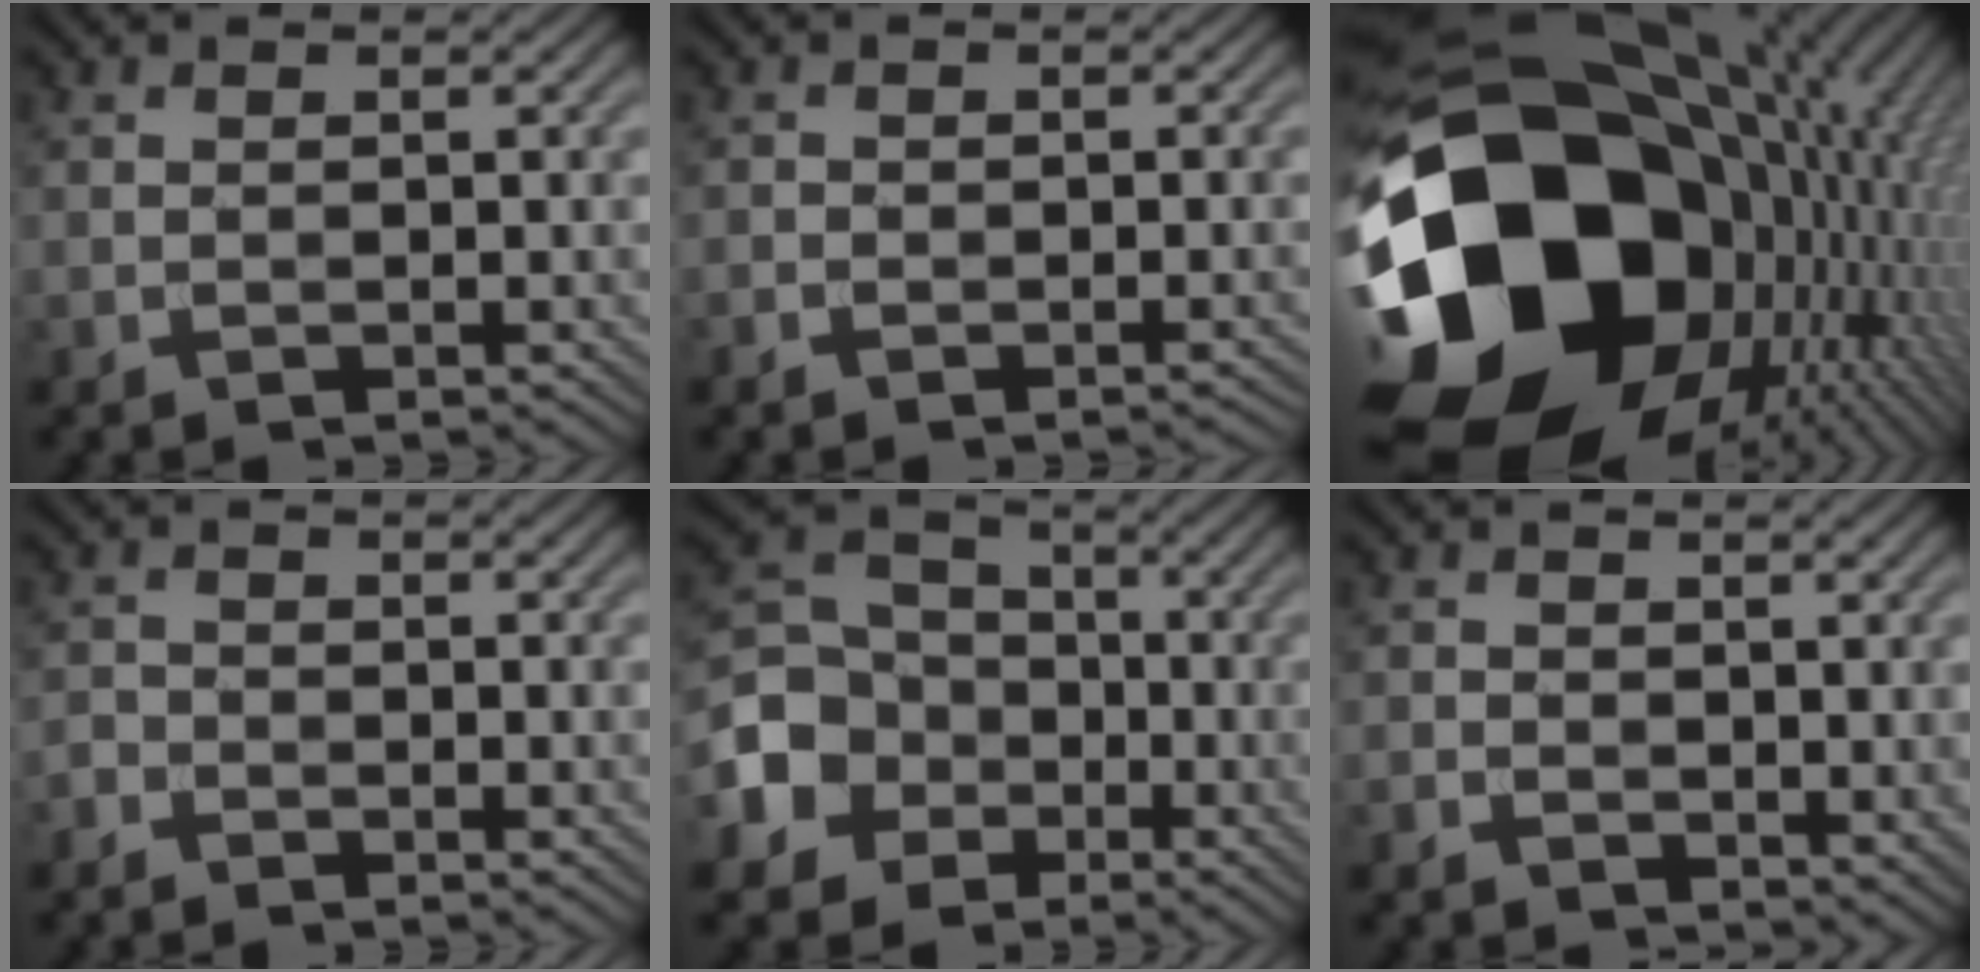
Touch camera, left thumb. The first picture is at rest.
{"total": 1.4, "force": [-1.1, 0.9, 0.4], "torque": [-0.005, -0.001, -0.019]}
{"total": 23.2, "force": [-3.3, 17.0, 15.4], "torque": [-0.332, -0.060, -0.019]}
{"total": 1.5, "force": [-1.3, 0.7, 0.3], "torque": [-0.007, 0.000, -0.032]}
{"total": 9.9, "force": [-3.6, 8.4, 3.8], "torque": [-0.112, -0.014, -0.096]}
{"total": 1.9, "force": [0.3, 1.7, 0.8], "torque": [-0.022, -0.010, 0.005]}